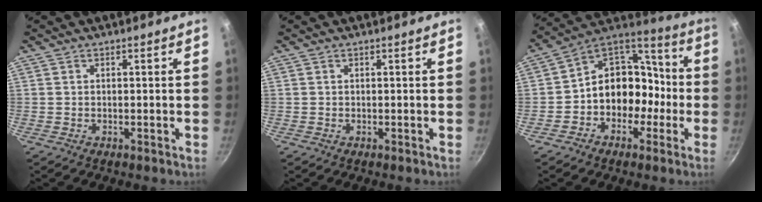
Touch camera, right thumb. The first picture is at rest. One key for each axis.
{"total": 0.0}
{"total": 14.3, "fx": -3.7, "fy": 11.8, "fz": 7.3, "tx": -0.046, "ty": 0.075, "tz": -0.070}